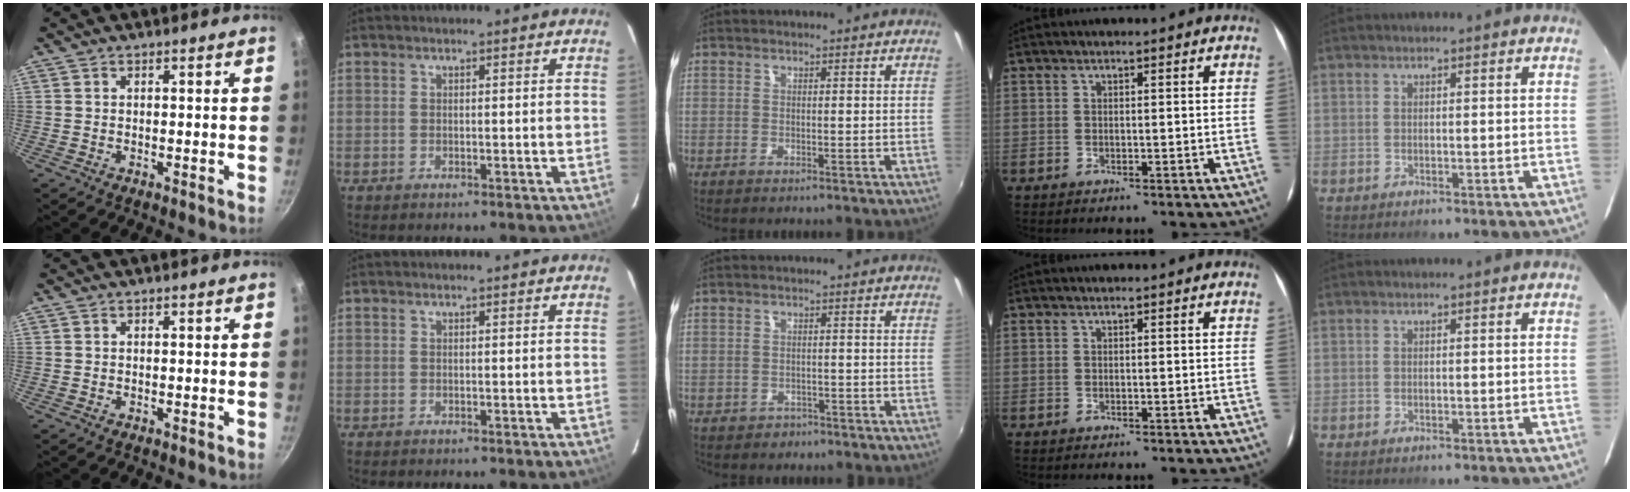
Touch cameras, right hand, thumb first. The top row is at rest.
{"middle": {"total": 2.2, "force": [-1.3, 1.7, 0.3], "torque": [-0.010, 0.000, -0.018]}}